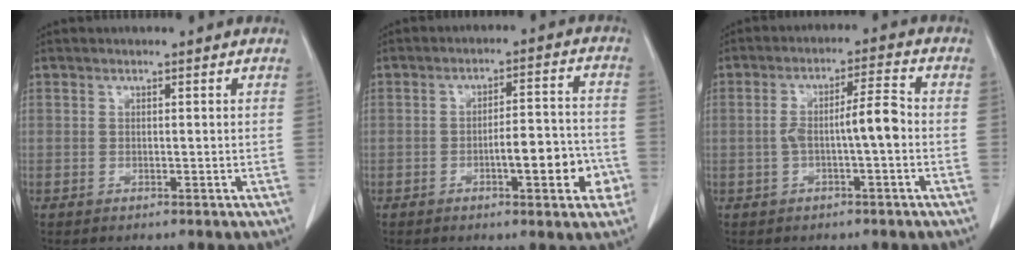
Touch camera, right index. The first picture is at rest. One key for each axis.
{"total": 8.8, "fx": -3.4, "fy": 2.2, "fz": 7.9, "tx": -0.104, "ty": 0.021, "tz": -0.044}
{"total": 6.1, "fx": -1.1, "fy": 0.8, "fz": 5.9, "tx": -0.107, "ty": 0.023, "tz": -0.014}